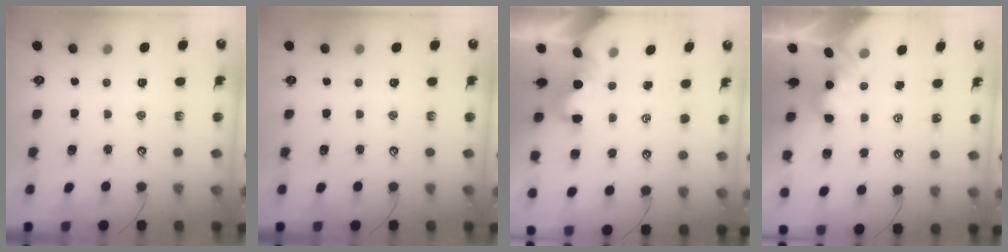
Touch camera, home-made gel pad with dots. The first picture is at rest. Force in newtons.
{"total": 0.0}
{"total": 1.4, "press": 1.3, "slide": 0.5}
{"total": 3.0, "press": 3.0, "slide": 0.4}